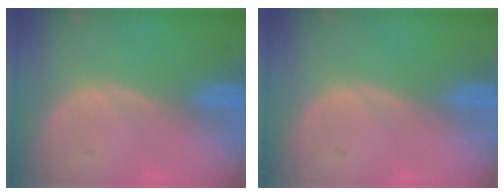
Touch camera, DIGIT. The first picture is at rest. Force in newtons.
{"total": 0.0}